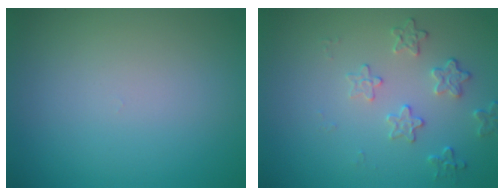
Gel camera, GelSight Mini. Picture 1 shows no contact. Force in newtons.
{"total": 2.2, "press": 1.6, "slide": 1.6}